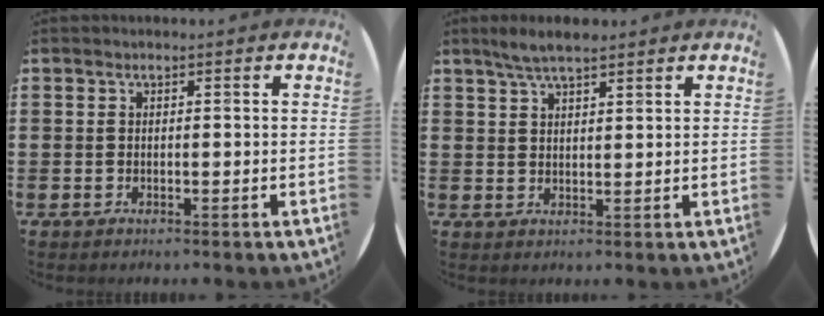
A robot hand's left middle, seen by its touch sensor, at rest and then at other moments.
{"total": 4.0, "force": [3.4, 0.8, 2.0], "torque": [-0.046, 0.002, 0.061]}